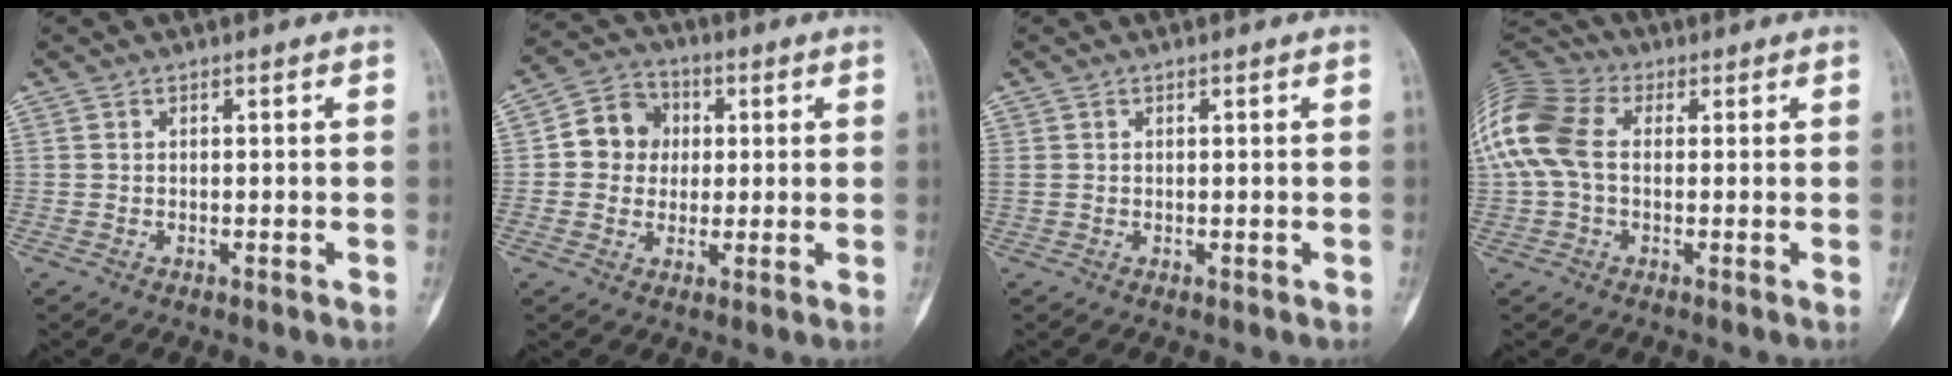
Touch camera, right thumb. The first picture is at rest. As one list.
[{"total": 8.8, "force": [0.9, 7.9, 3.7], "torque": [-0.025, 0.012, 0.004]}, {"total": 1.3, "force": [0.1, 1.0, 0.8], "torque": [-0.028, 0.009, 0.004]}, {"total": 15.0, "force": [1.3, 10.0, 11.1], "torque": [-0.258, 0.030, 0.015]}]